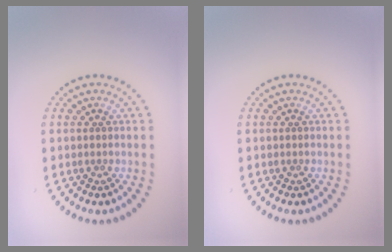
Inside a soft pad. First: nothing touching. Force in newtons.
{"total": 0.0}